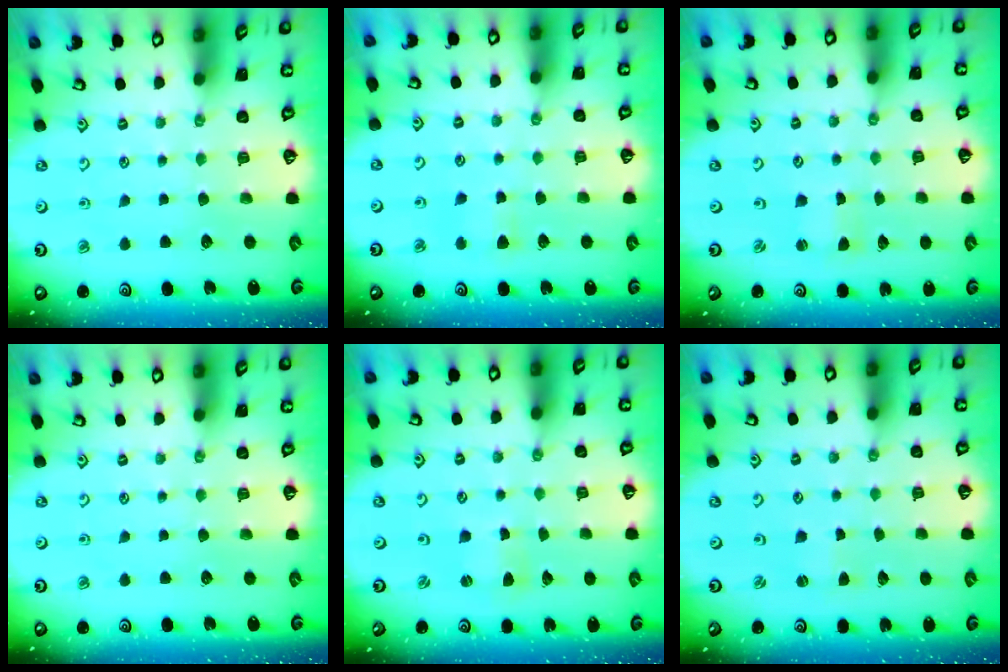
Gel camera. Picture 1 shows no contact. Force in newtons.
{"total": 5.2, "press": 5.1, "slide": 1.0}
{"total": 0.8, "press": 0.8, "slide": 0.3}
{"total": 0.0}
{"total": 0.9, "press": 0.9, "slide": 0.2}
{"total": 1.5, "press": 1.4, "slide": 0.2}